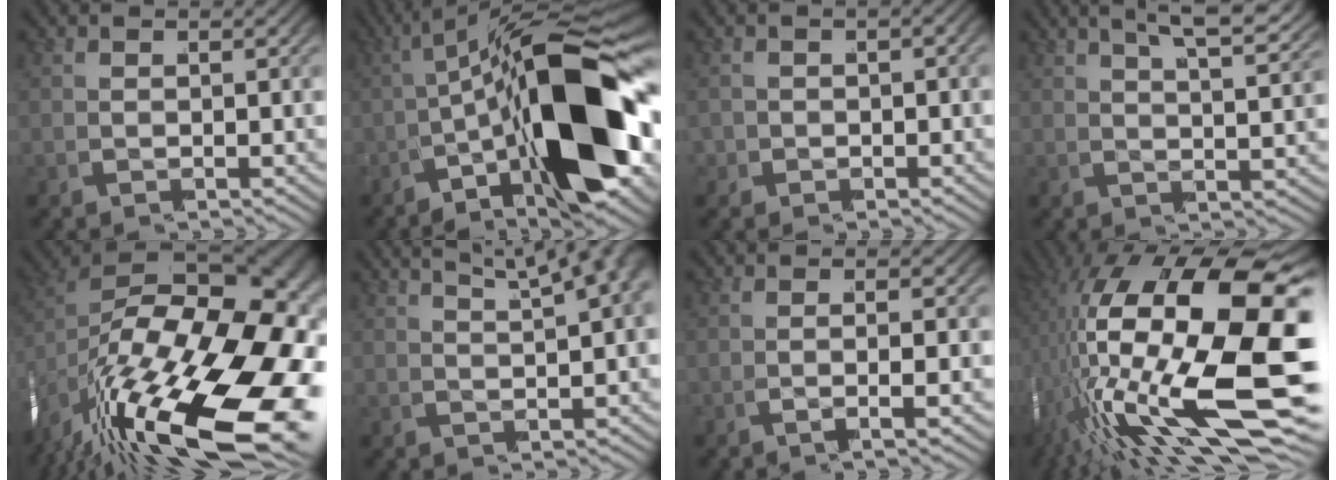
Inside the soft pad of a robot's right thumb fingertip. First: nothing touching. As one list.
[{"total": 17.1, "force": [-2.1, 7.1, 15.3], "torque": [-0.235, -0.011, -0.046]}, {"total": 1.8, "force": [-0.7, 1.5, 0.8], "torque": [-0.010, -0.003, -0.009]}, {"total": 5.3, "force": [3.2, 2.3, 3.6], "torque": [-0.039, 0.017, 0.036]}, {"total": 26.2, "force": [-7.0, 16.7, 18.9], "torque": [-0.333, -0.094, -0.084]}, {"total": 6.1, "force": [4.0, 2.4, 3.8], "torque": [-0.023, 0.027, 0.053]}, {"total": 2.4, "force": [-1.1, 0.5, 2.1], "torque": [-0.043, 0.002, -0.028]}, {"total": 21.3, "force": [-2.8, 11.7, 17.6], "torque": [-0.359, -0.075, -0.014]}]